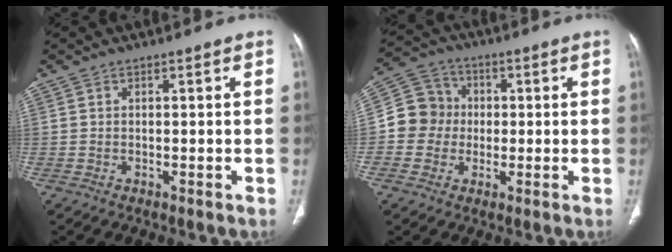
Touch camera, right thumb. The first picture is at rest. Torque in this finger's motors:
{"motor_torque": [1.06, 0.98, 0.42, -0.66, -0.10]}